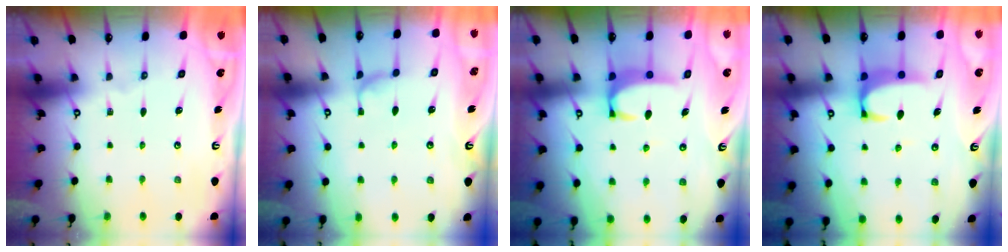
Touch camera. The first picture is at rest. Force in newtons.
{"total": 1.6, "press": 1.5, "slide": 0.6}
{"total": 2.9, "press": 2.9, "slide": 0.4}
{"total": 2.8, "press": 2.8, "slide": 0.3}